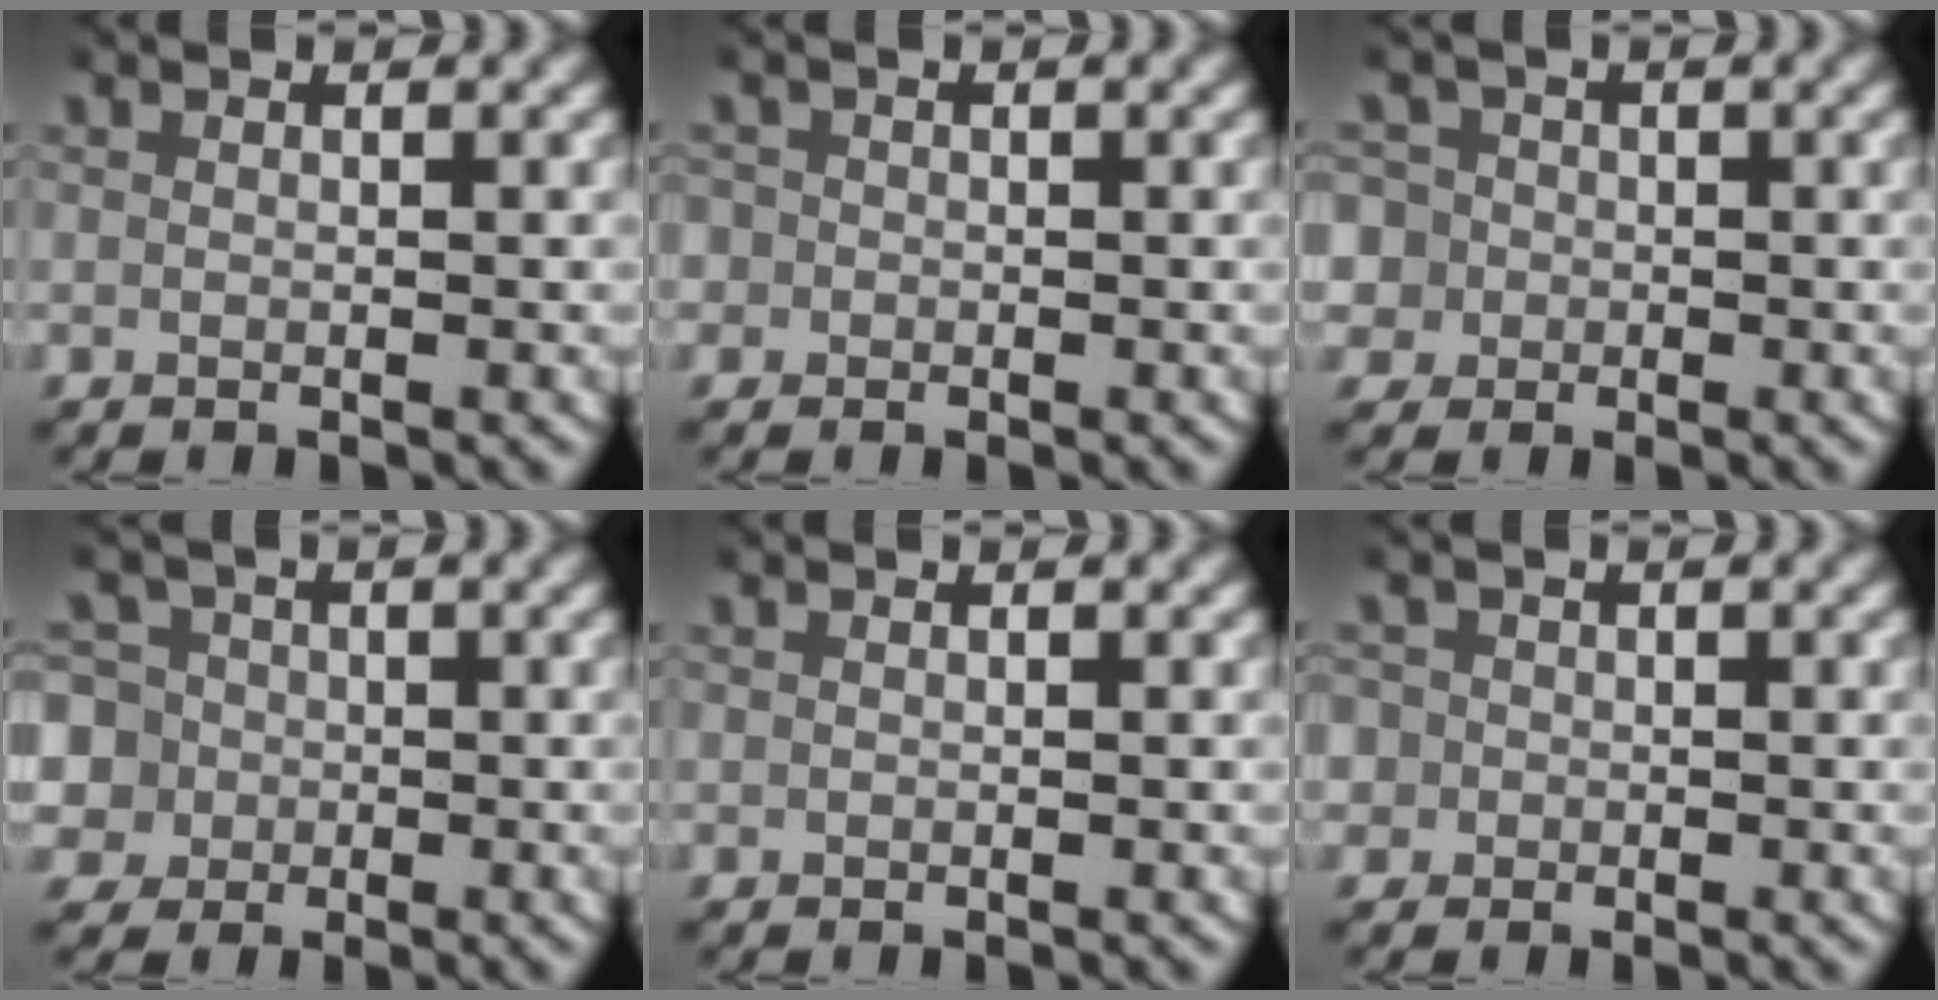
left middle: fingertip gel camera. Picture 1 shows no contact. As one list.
[{"total": 1.8, "force": [-0.1, 1.8, 0.2], "torque": [-0.006, -0.003, -0.008]}, {"total": 6.2, "force": [-0.7, 5.9, 1.7], "torque": [-0.053, -0.022, -0.016]}, {"total": 9.1, "force": [-1.7, 8.6, 2.3], "torque": [-0.075, -0.038, -0.032]}, {"total": 0.0}, {"total": 2.7, "force": [-0.2, 2.7, 0.5], "torque": [-0.016, -0.007, -0.008]}]